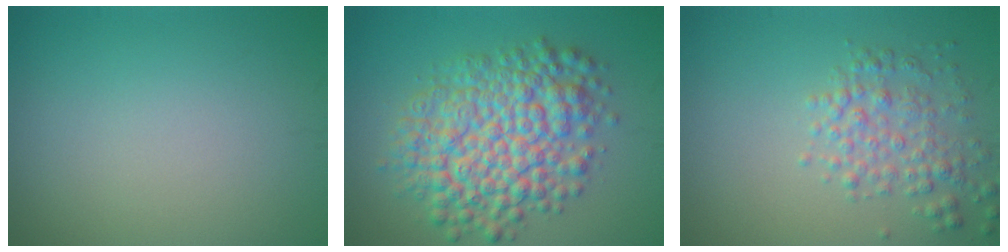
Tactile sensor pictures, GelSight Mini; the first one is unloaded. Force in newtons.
{"total": 8.7, "press": 8.7, "slide": 0.2}
{"total": 3.0, "press": 3.0, "slide": 0.1}